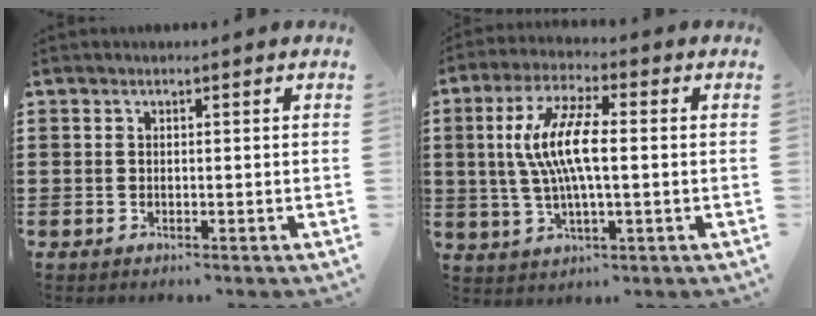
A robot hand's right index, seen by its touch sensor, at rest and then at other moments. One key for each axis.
{"total": 9.5, "fx": 0.3, "fy": 2.8, "fz": 9.0, "tx": -0.199, "ty": -0.003, "tz": -0.005}